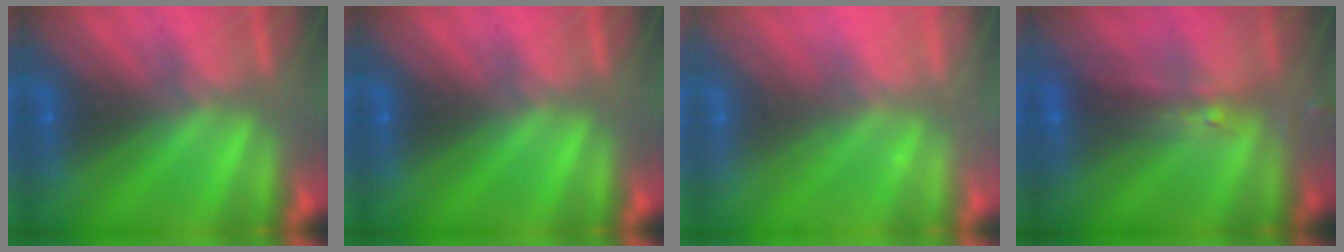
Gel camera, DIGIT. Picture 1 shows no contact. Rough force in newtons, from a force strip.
{"total": 0.0}
{"total": 2.2}
{"total": 2.4}